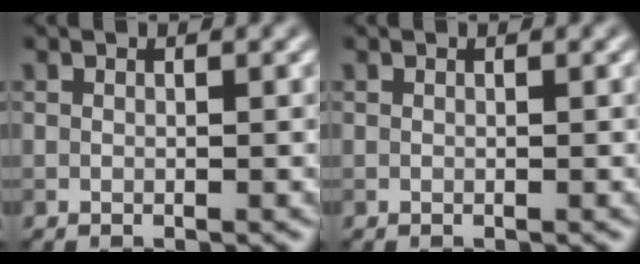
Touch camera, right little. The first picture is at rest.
{"total": 0.0}